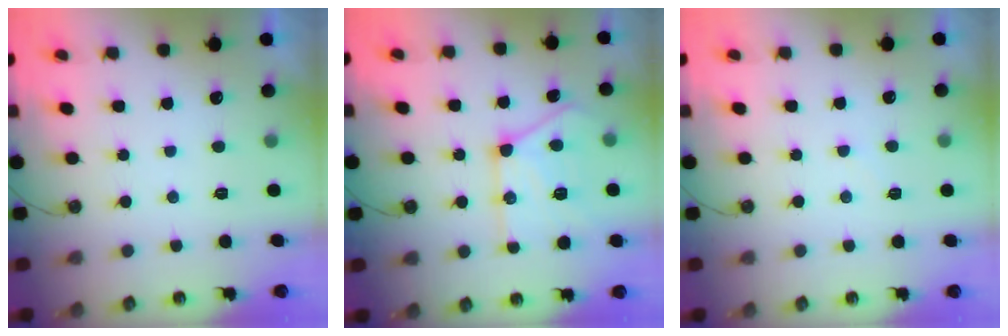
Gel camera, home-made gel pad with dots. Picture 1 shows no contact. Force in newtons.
{"total": 16.4, "press": 16.4, "slide": 1.1}
{"total": 3.8, "press": 3.8, "slide": 0.6}